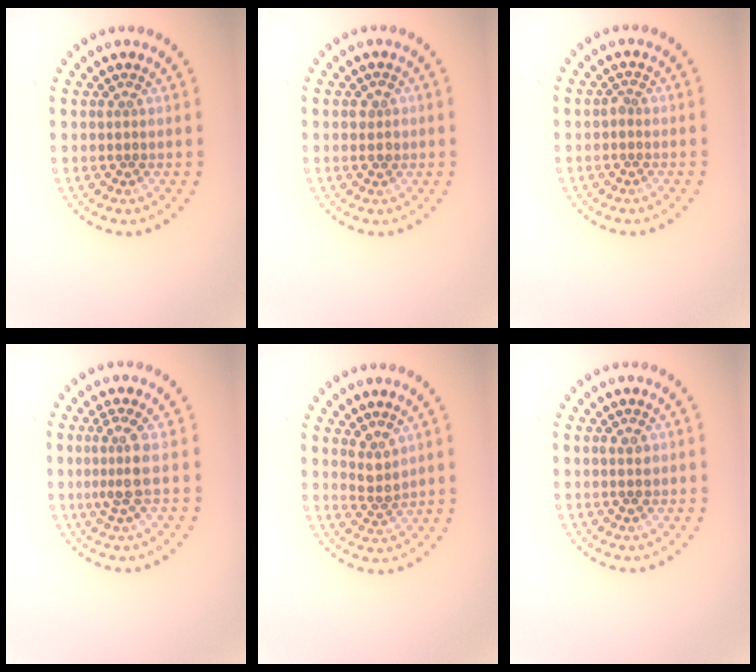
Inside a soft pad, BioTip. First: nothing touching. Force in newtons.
{"total": 1.3, "press": 1.3, "slide": 0.2}
{"total": 0.6, "press": 0.6, "slide": 0.2}
{"total": 2.6, "press": 2.0, "slide": 1.8}
{"total": 2.0, "press": 1.6, "slide": 1.2}
{"total": 1.5, "press": 1.5, "slide": 0.2}